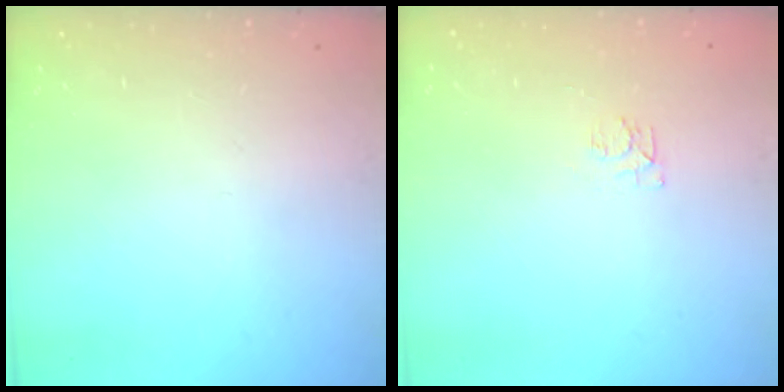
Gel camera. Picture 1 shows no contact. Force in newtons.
{"total": 4.6, "press": 4.5, "slide": 0.5}